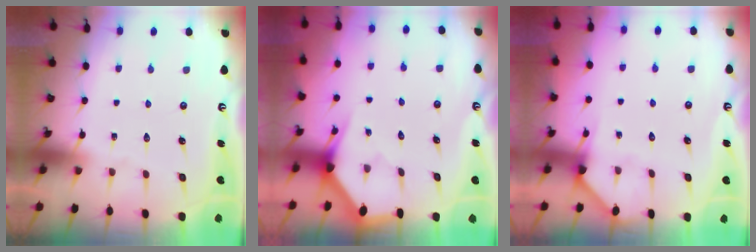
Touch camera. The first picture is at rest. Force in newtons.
{"total": 3.0, "press": 3.0, "slide": 0.2}
{"total": 3.5, "press": 3.5, "slide": 0.3}